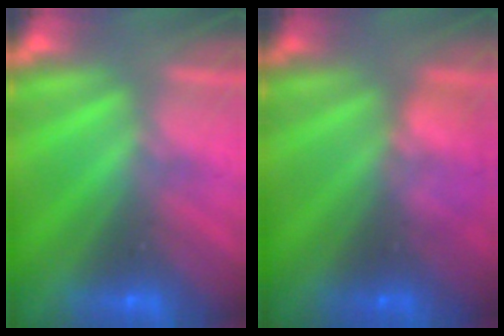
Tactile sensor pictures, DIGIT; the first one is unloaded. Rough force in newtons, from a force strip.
{"total": 2.4}